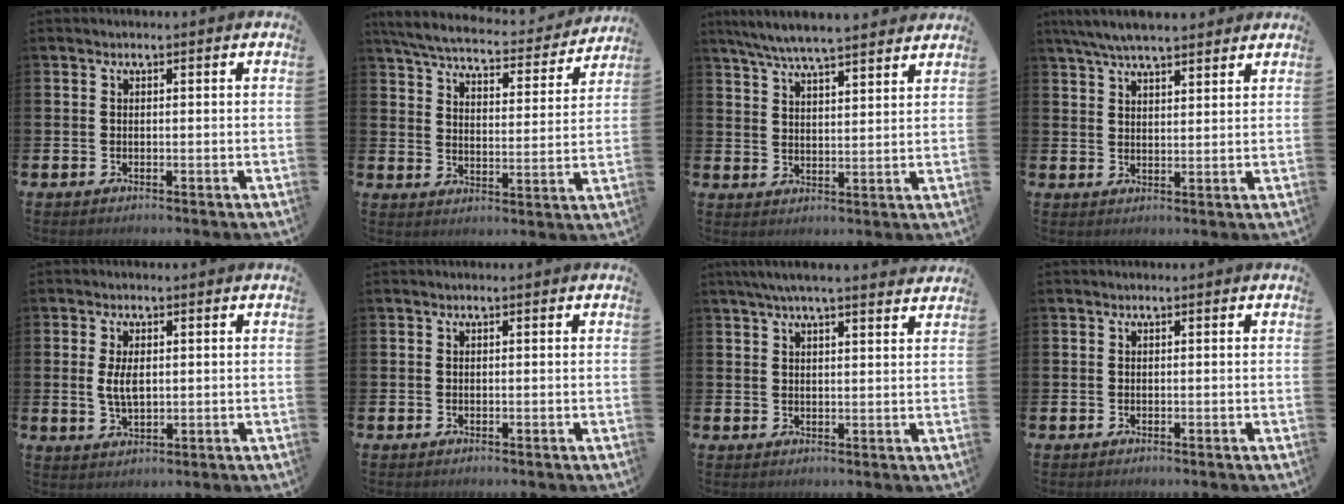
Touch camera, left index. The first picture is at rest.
{"total": 6.2, "force": [5.7, 0.9, 2.1], "torque": [-0.071, -0.040, 0.095]}
{"total": 6.3, "force": [6.0, 0.3, 1.9], "torque": [-0.063, -0.027, 0.109]}
{"total": 6.1, "force": [5.7, 1.0, 2.0], "torque": [-0.061, -0.012, 0.107]}
{"total": 3.8, "force": [0.9, 1.9, 3.2], "torque": [-0.058, 0.004, 0.012]}
{"total": 0.0}
{"total": 4.5, "force": [4.1, 0.1, 1.9], "torque": [-0.048, -0.008, 0.074]}
{"total": 0.0}